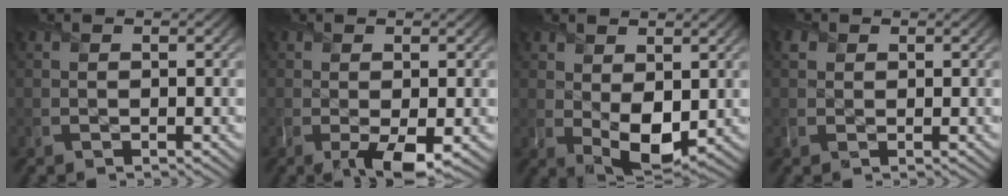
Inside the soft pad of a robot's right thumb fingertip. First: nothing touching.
{"total": 3.0, "force": [-1.1, 0.7, 2.7], "torque": [-0.049, -0.012, -0.014]}
{"total": 5.5, "force": [0.5, 3.4, 4.3], "torque": [-0.087, -0.013, 0.017]}
{"total": 1.0, "force": [0.4, 1.0, -0.1], "torque": [0.002, -0.001, 0.009]}